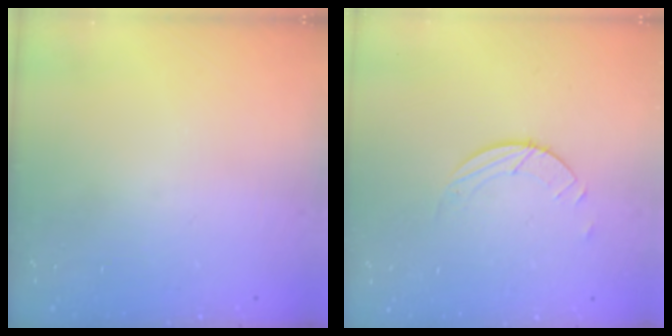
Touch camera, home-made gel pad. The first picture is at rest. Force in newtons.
{"total": 1.7, "press": 1.7, "slide": 0.2}